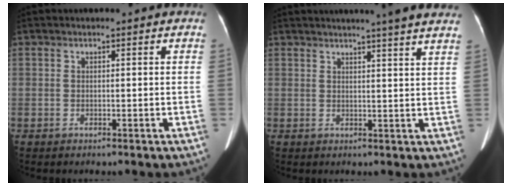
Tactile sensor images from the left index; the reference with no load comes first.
{"total": 10.1, "force": [8.8, -0.9, 4.9], "torque": [-0.065, 0.001, 0.086]}